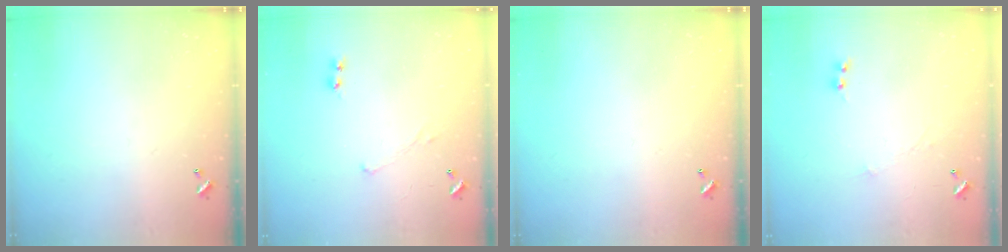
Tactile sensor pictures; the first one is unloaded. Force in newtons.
{"total": 0.7, "press": 0.6, "slide": 0.2}
{"total": 0.0}
{"total": 0.0}